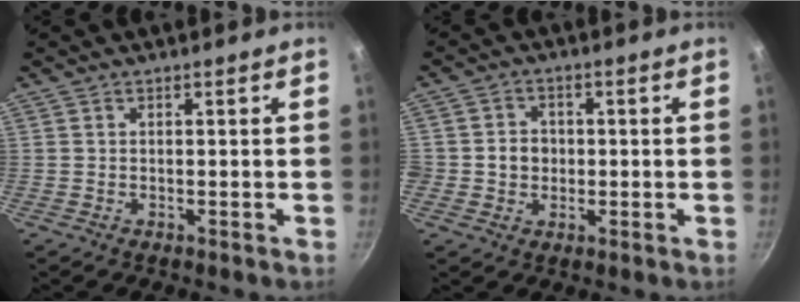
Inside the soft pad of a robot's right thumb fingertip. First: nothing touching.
{"total": 4.6, "force": [-0.3, 4.2, 1.8], "torque": [-0.002, 0.007, -0.010]}